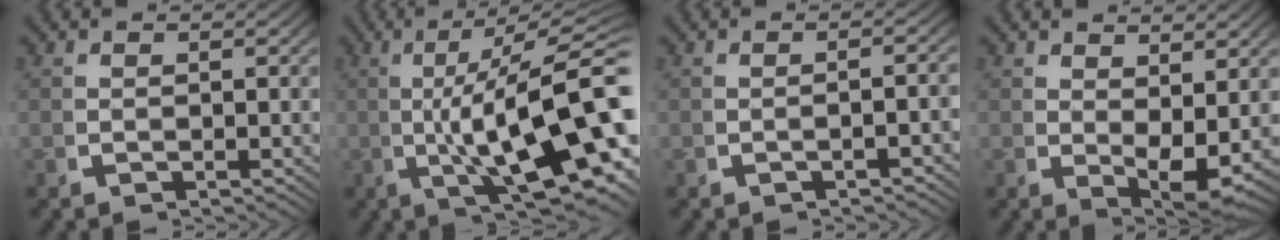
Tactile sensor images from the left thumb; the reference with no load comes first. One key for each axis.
{"total": 16.9, "fx": -0.5, "fy": 8.0, "fz": 14.9, "tx": -0.241, "ty": -0.035, "tz": 0.014}
{"total": 1.7, "fx": -1.1, "fy": 0.2, "fz": 1.2, "tx": -0.024, "ty": 0.007, "tz": -0.017}
{"total": 4.1, "fx": 0.8, "fy": 2.0, "fz": 3.4, "tx": -0.058, "ty": -0.021, "tz": 0.024}